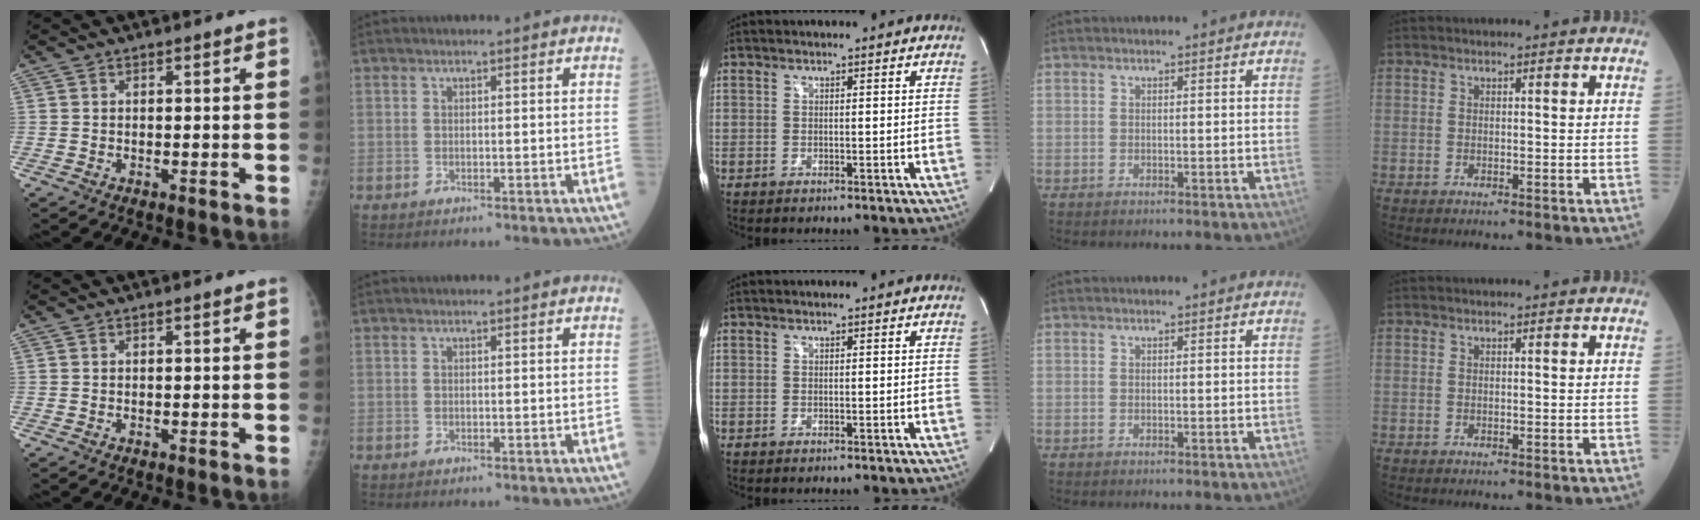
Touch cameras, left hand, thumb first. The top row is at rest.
{}